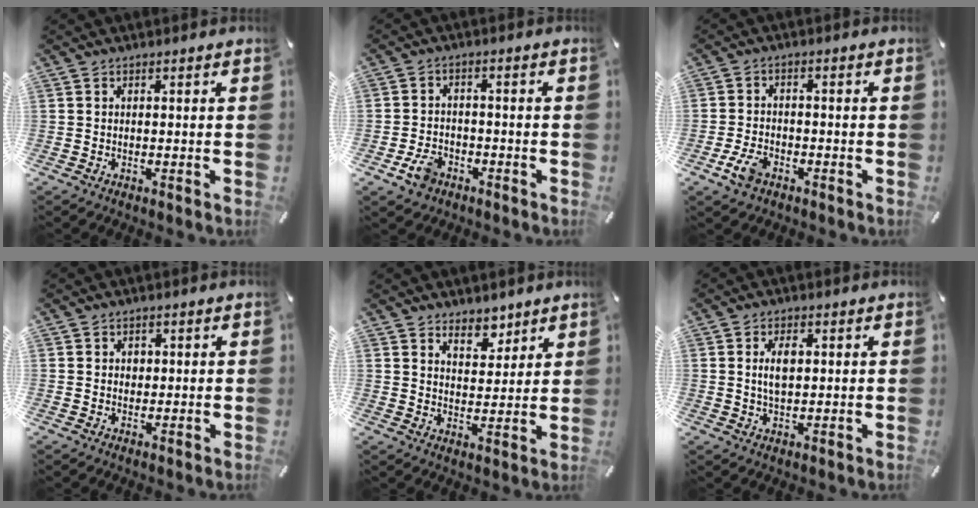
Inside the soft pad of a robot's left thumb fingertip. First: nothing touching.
{"total": 5.5, "force": [-2.9, 3.8, 2.7], "torque": [-0.059, 0.013, -0.056]}
{"total": 5.3, "force": [-2.9, 3.1, 3.2], "torque": [-0.075, 0.009, -0.056]}
{"total": 1.8, "force": [0.3, 1.7, 0.6], "torque": [0.002, 0.000, -0.001]}
{"total": 6.2, "force": [4.9, 3.6, 0.9], "torque": [0.004, -0.035, 0.086]}
{"total": 4.9, "force": [0.9, 2.6, 4.0], "torque": [-0.075, -0.001, 0.008]}